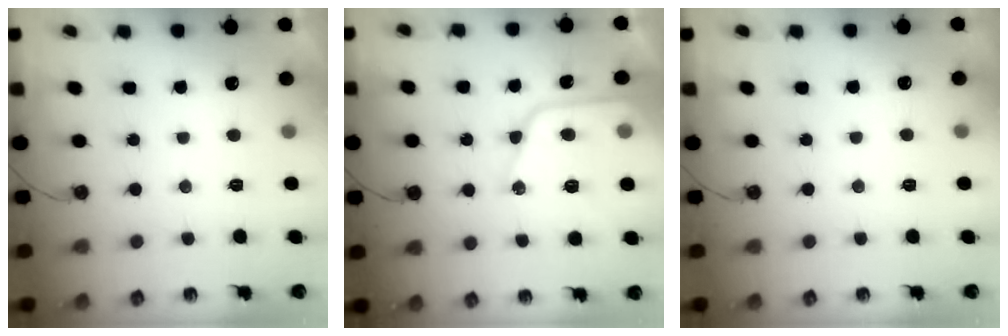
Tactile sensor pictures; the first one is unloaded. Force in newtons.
{"total": 16.4, "press": 16.3, "slide": 1.9}
{"total": 2.4, "press": 2.4, "slide": 0.4}